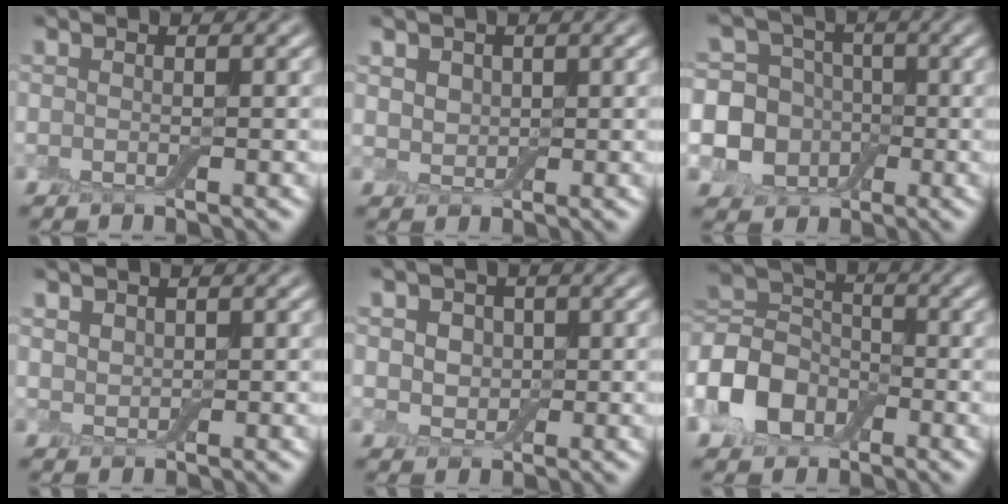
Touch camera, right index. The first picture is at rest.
{"total": 2.9, "force": [1.4, 2.1, 1.3], "torque": [-0.035, 0.007, 0.025]}
{"total": 9.4, "force": [-1.0, 8.7, 3.5], "torque": [-0.066, 0.020, -0.054]}
{"total": 1.3, "force": [0.9, 0.9, 0.3], "torque": [-0.007, 0.000, 0.018]}
{"total": 3.8, "force": [1.1, 3.0, 2.0], "torque": [-0.029, 0.010, 0.001]}
{"total": 7.5, "force": [-2.5, 5.5, 4.5], "torque": [-0.096, 0.007, -0.068]}